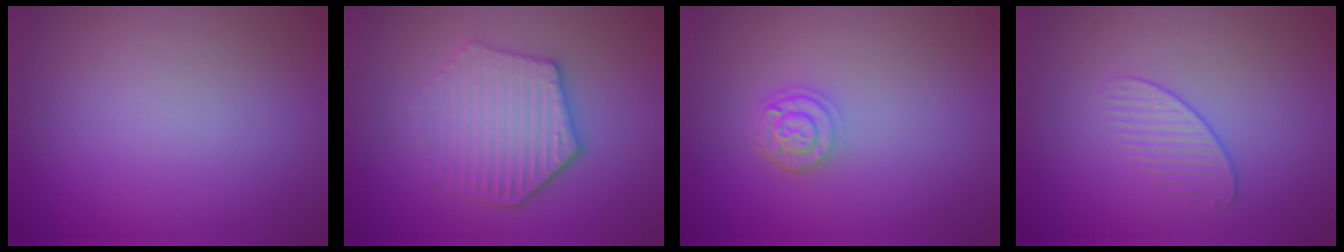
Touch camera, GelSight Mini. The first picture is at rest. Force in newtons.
{"total": 4.4, "press": 4.0, "slide": 1.8}
{"total": 2.4, "press": 2.0, "slide": 1.3}
{"total": 1.3, "press": 0.7, "slide": 1.1}